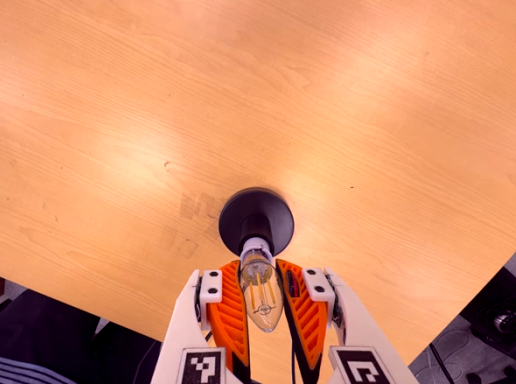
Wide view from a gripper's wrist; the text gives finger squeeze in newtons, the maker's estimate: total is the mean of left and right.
{"total": 21.4, "left": 21.3, "right": 21.5}